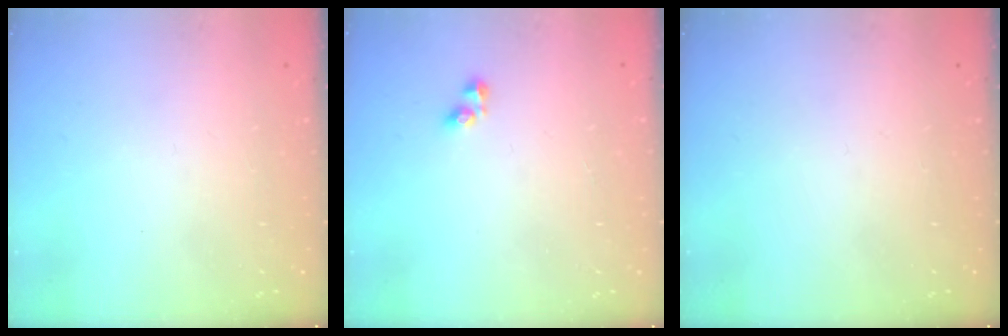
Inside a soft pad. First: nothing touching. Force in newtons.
{"total": 3.0, "press": 3.0, "slide": 0.5}
{"total": 0.0}